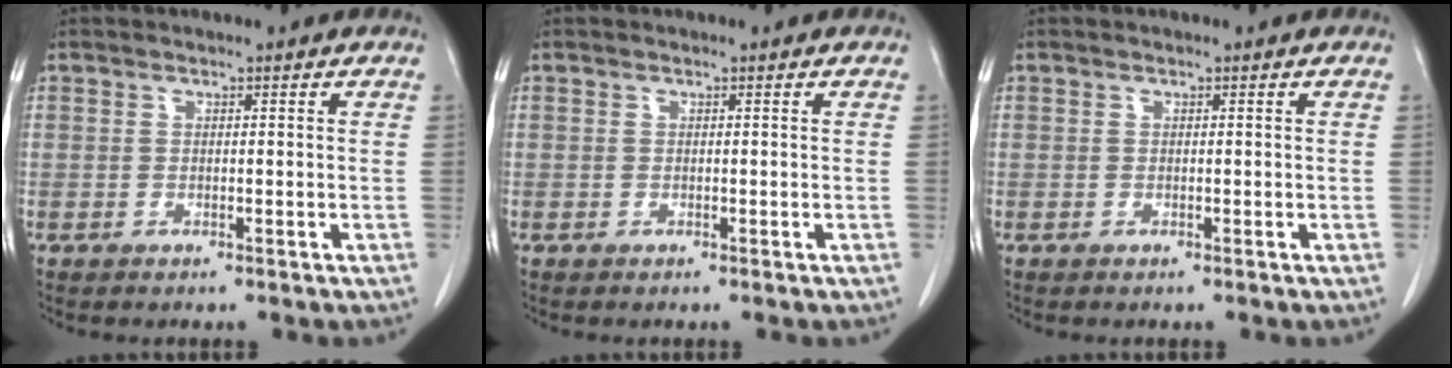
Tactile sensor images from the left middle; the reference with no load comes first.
{"total": 0.0}
{"total": 0.0}